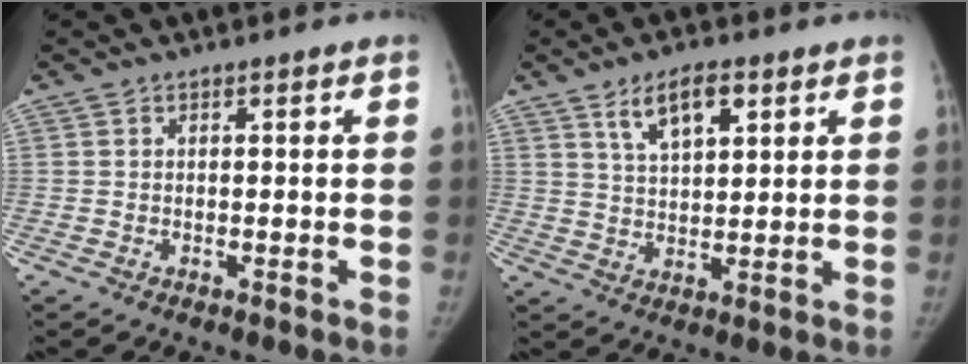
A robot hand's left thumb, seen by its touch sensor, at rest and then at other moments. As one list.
[{"total": 7.7, "force": [4.1, 3.4, 5.5], "torque": [-0.081, -0.017, 0.074]}]